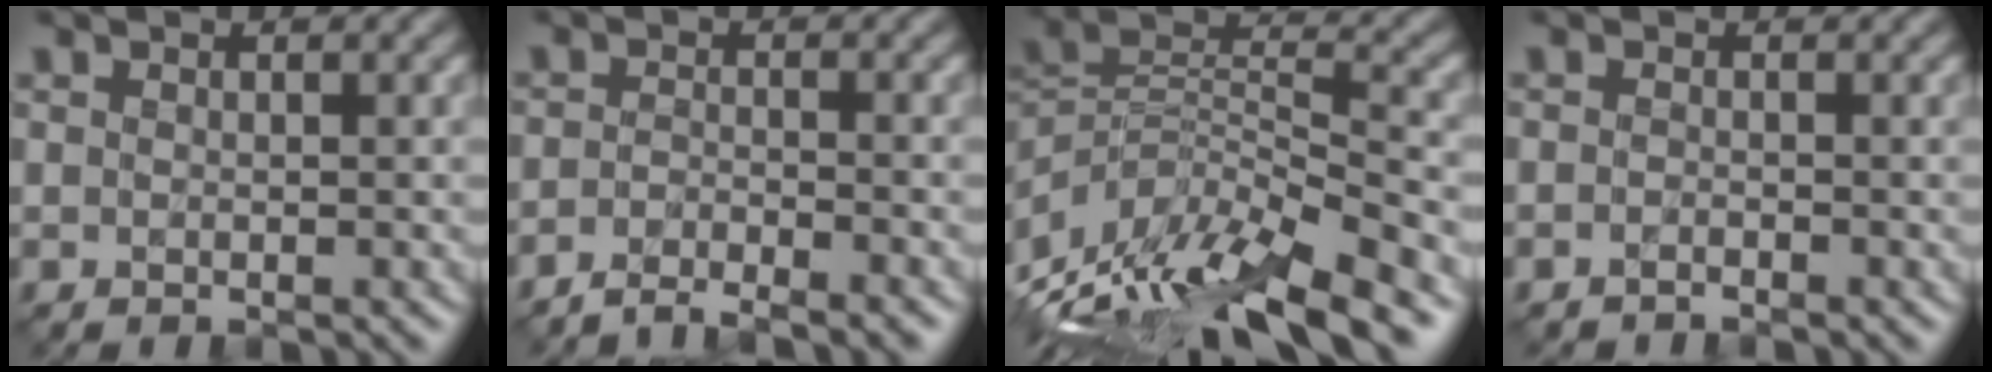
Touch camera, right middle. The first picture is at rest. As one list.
[{"total": 3.2, "force": [-2.9, 0.3, 1.3], "torque": [-0.016, -0.004, -0.057]}, {"total": 13.1, "force": [-8.6, 4.6, 8.7], "torque": [-0.187, 0.010, -0.149]}, {"total": 1.1, "force": [-1.1, -0.1, 0.0], "torque": [0.000, -0.007, -0.023]}]